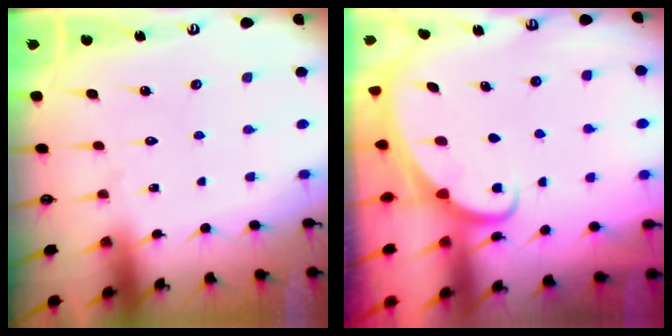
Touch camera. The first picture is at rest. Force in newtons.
{"total": 1.9, "press": 1.9, "slide": 0.2}